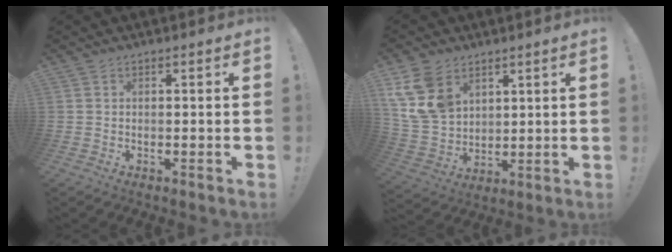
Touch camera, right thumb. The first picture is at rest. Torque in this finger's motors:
{"motor_torque": [0.27, 0.50, 1.14, 0.70, 0.08]}